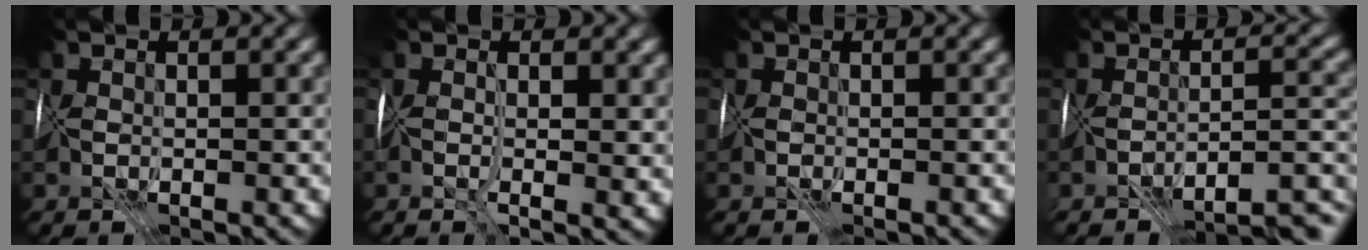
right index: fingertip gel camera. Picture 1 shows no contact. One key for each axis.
{"total": 3.9, "fx": 0.2, "fy": 1.7, "fz": 3.5, "tx": -0.058, "ty": -0.007, "tz": 0.007}
{"total": 1.1, "fx": -0.9, "fy": 0.4, "fz": 0.6, "tx": 0.001, "ty": -0.004, "tz": -0.015}
{"total": 8.5, "fx": -7.6, "fy": 1.1, "fz": 3.7, "tx": -0.040, "ty": 0.006, "tz": -0.084}